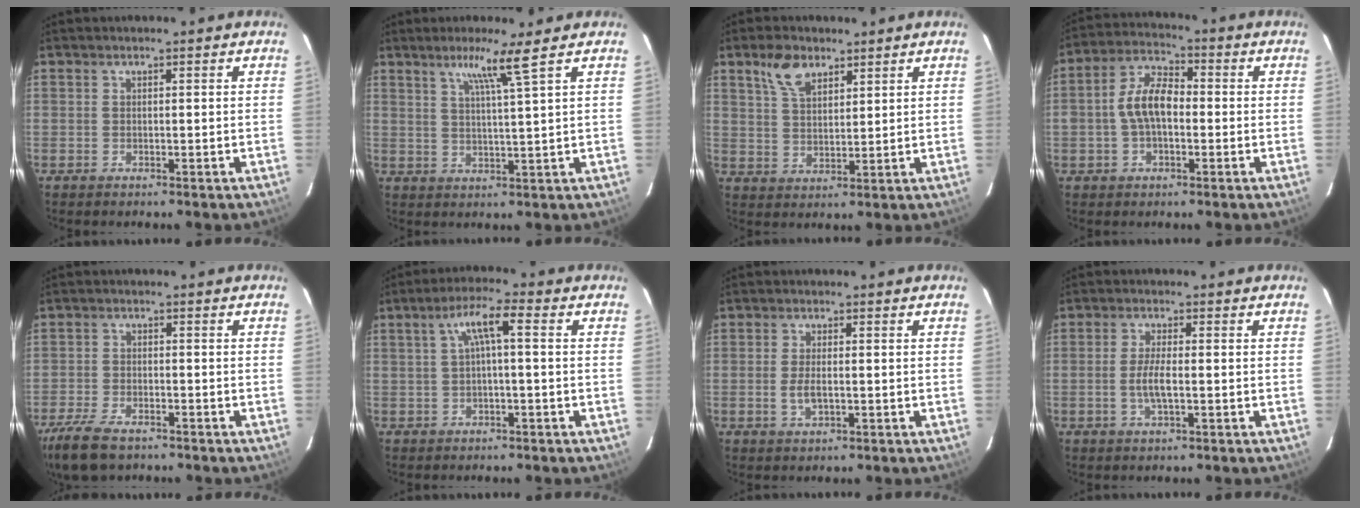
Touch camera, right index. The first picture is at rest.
{"total": 5.6, "force": [3.6, -1.5, 4.1], "torque": [-0.073, -0.010, 0.062]}
{"total": 6.7, "force": [4.3, 3.4, 3.8], "torque": [-0.071, 0.010, 0.083]}
{"total": 8.3, "force": [-0.8, 4.8, 6.7], "torque": [-0.134, 0.020, -0.016]}
{"total": 9.9, "force": [-7.4, 3.8, 5.3], "torque": [-0.144, -0.026, -0.139]}
{"total": 5.2, "force": [0.5, 0.7, 5.1], "torque": [-0.101, 0.013, 0.015]}
{"total": 3.0, "force": [-0.7, 1.3, 2.6], "torque": [-0.051, -0.006, -0.011]}
{"total": 3.9, "force": [-0.9, 0.8, 3.7], "torque": [-0.072, -0.004, -0.015]}